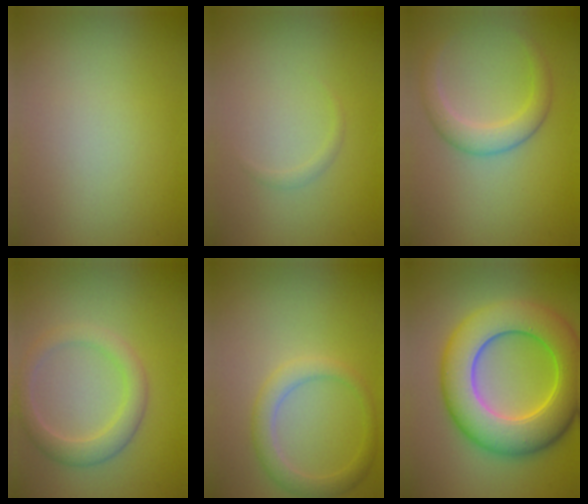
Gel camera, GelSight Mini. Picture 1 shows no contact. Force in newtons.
{"total": 0.6, "press": 0.6, "slide": 0.1}
{"total": 2.9, "press": 2.9, "slide": 0.3}
{"total": 3.1, "press": 3.1, "slide": 0.1}
{"total": 2.6, "press": 2.6, "slide": 0.2}
{"total": 10.3, "press": 10.2, "slide": 0.3}